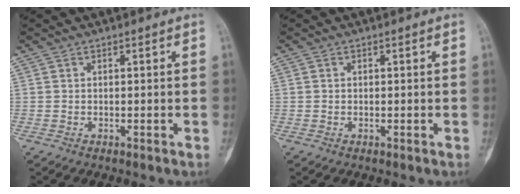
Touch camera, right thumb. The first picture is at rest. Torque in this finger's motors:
{"motor_torque": [-0.65, 0.03, -0.07, -0.09, -0.10]}